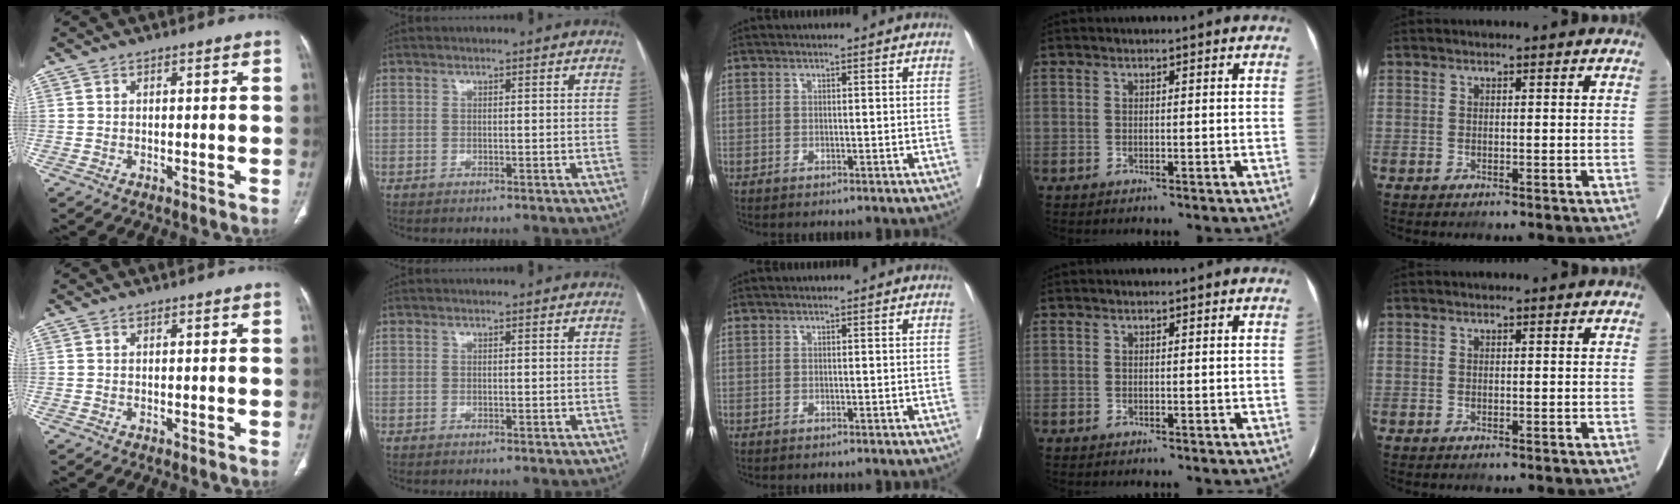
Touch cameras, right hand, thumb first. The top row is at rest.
{}